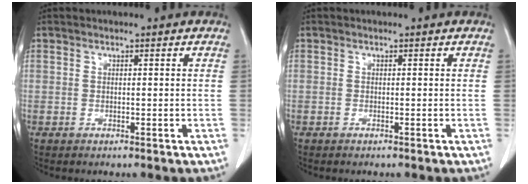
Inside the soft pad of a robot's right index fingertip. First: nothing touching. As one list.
[{"total": 0.0}]